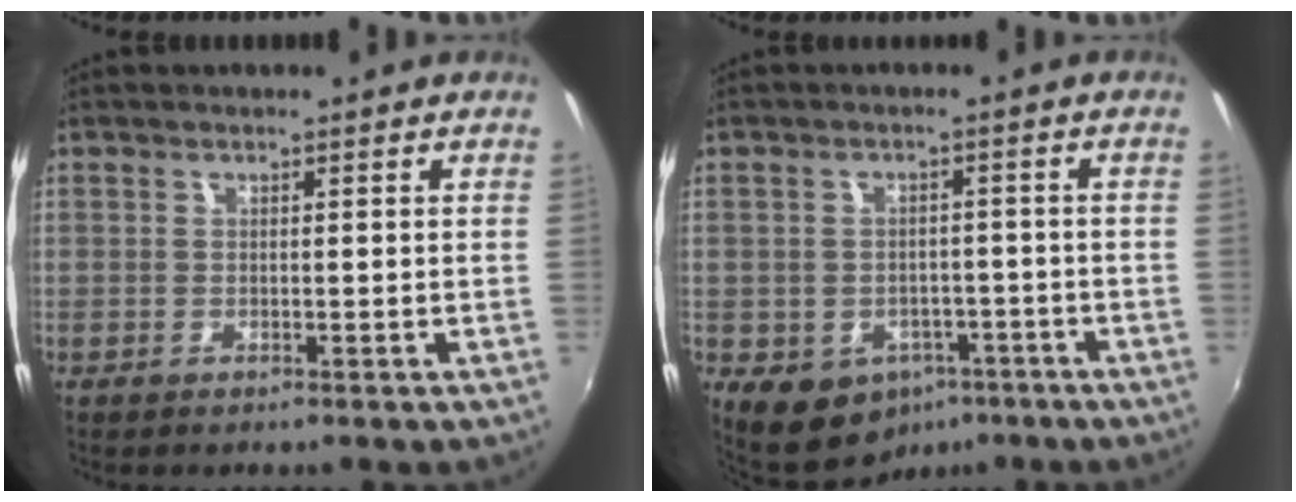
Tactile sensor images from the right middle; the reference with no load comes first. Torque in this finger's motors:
{"motor_torque": [1.15, -0.98, 0.11, 0.08]}